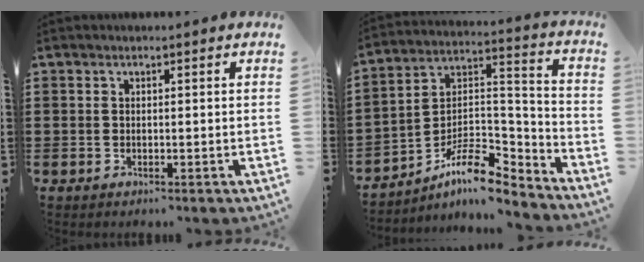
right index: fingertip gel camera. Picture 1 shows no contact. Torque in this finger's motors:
{"motor_torque": [0.89, 1.20, -0.02, 0.05]}